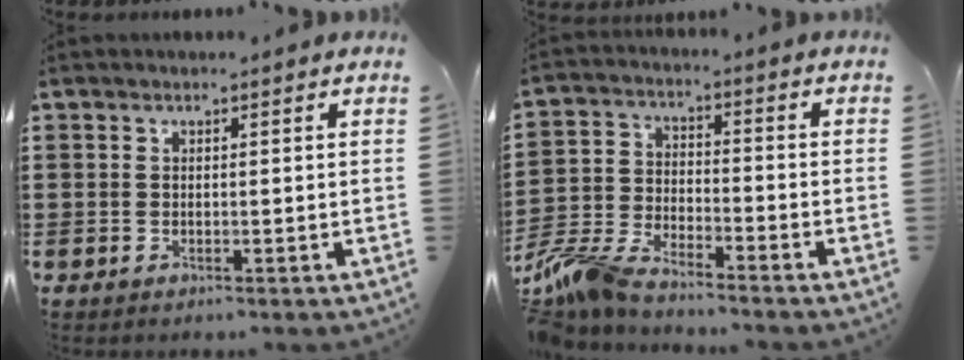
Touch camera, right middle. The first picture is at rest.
{"total": 6.9, "force": [-6.5, 0.8, 2.2], "torque": [-0.064, -0.004, -0.132]}